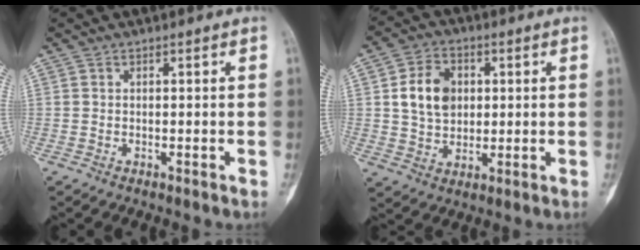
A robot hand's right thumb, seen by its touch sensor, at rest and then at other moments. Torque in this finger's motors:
{"motor_torque": [0.53, 1.92, 0.18, -0.14, 0.07]}